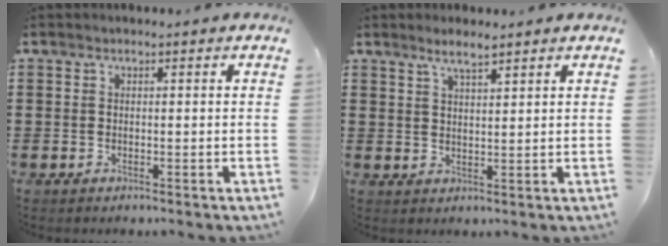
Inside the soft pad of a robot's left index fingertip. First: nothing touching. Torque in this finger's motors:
{"motor_torque": [1.87, 0.18, 0.30, 0.04]}